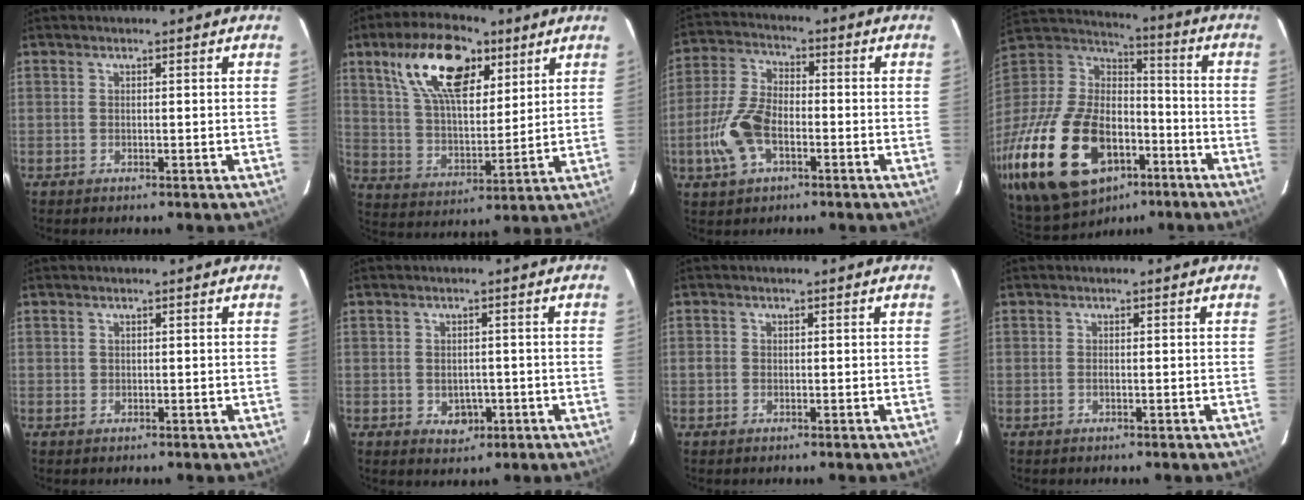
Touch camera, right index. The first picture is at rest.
{"total": 18.0, "force": [9.5, 9.0, 12.5], "torque": [-0.227, 0.021, 0.176]}
{"total": 11.3, "force": [-3.8, 6.4, 8.4], "torque": [-0.192, 0.004, -0.072]}
{"total": 36.5, "force": [-16.8, 22.0, 23.8], "torque": [-0.528, -0.014, -0.261]}
{"total": 0.5, "force": [0.1, 0.5, -0.2], "torque": [0.007, -0.001, 0.003]}
{"total": 4.0, "force": [-1.1, 3.3, 2.0], "torque": [-0.038, 0.002, -0.002]}
{"total": 1.3, "force": [-0.3, 1.2, 0.2], "torque": [-0.002, -0.001, -0.007]}
{"total": 0.0}